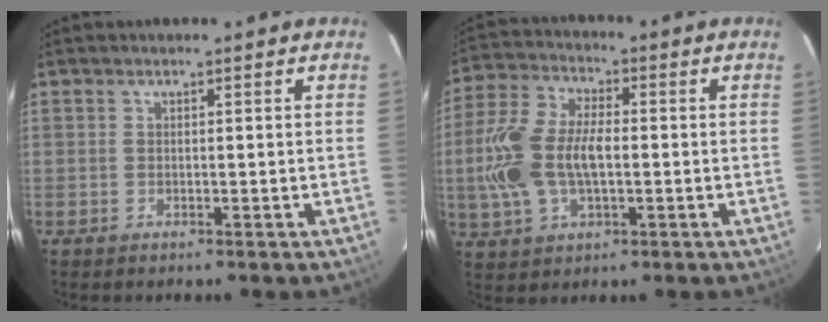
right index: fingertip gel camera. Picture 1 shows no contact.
{"total": 14.0, "force": [-1.1, 8.0, 11.5], "torque": [-0.253, 0.012, -0.019]}